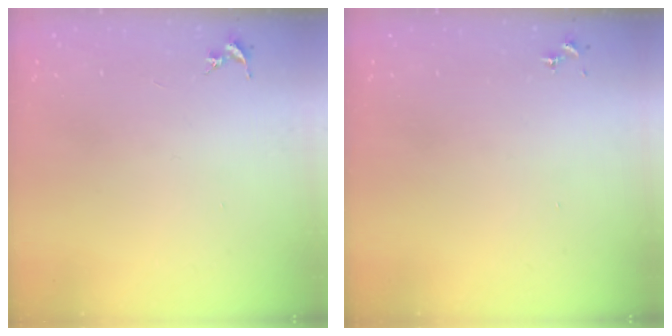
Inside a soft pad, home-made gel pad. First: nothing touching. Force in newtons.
{"total": 0.0}